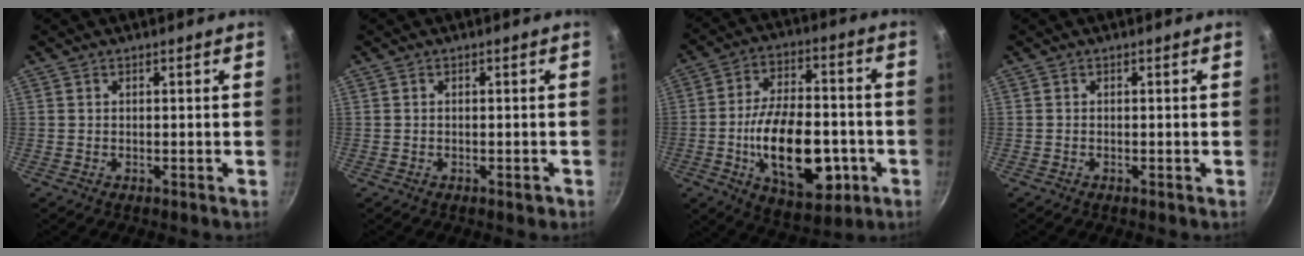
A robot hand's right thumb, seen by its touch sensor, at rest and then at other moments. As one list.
[{"total": 1.0, "force": [-0.5, 0.4, 0.7], "torque": [-0.010, 0.004, -0.005]}, {"total": 20.9, "force": [-5.3, 11.3, 16.8], "torque": [-0.248, 0.023, -0.075]}, {"total": 0.0}]